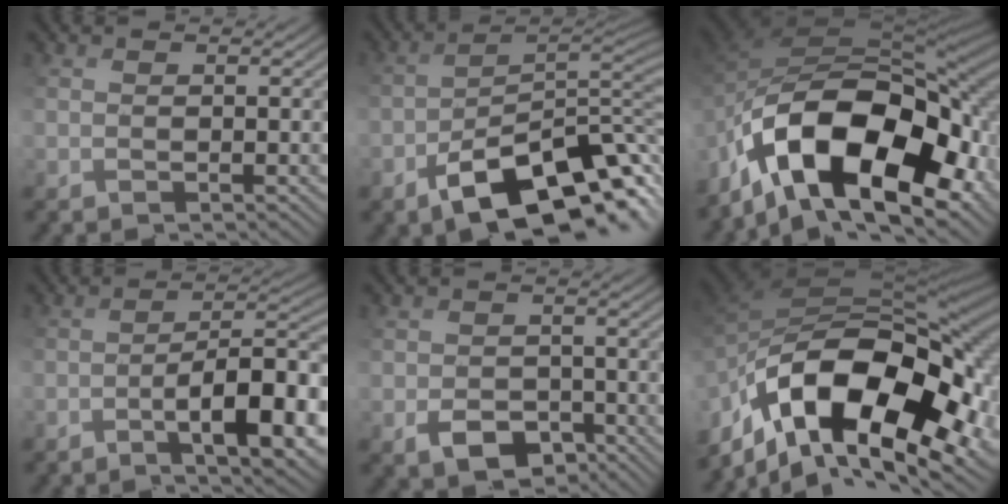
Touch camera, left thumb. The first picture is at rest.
{"total": 13.8, "force": [-8.1, 5.5, 9.7], "torque": [-0.158, -0.023, -0.128]}
{"total": 17.8, "force": [-8.1, 8.8, 13.2], "torque": [-0.254, -0.023, -0.122]}
{"total": 12.1, "force": [-5.5, 3.8, 10.1], "torque": [-0.149, 0.002, -0.069]}
{"total": 3.6, "force": [-2.2, 2.5, 1.5], "torque": [-0.031, -0.004, -0.032]}
{"total": 17.8, "force": [-6.3, 9.7, 13.6], "torque": [-0.281, -0.025, -0.083]}